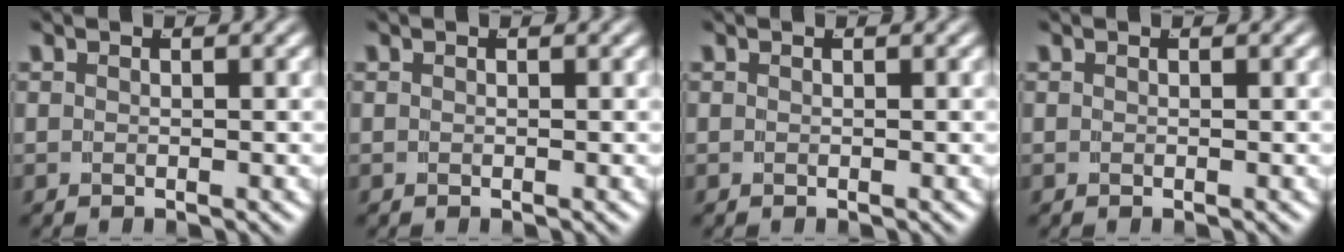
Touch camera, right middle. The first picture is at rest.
{"total": 0.0}
{"total": 0.0}
{"total": 0.0}